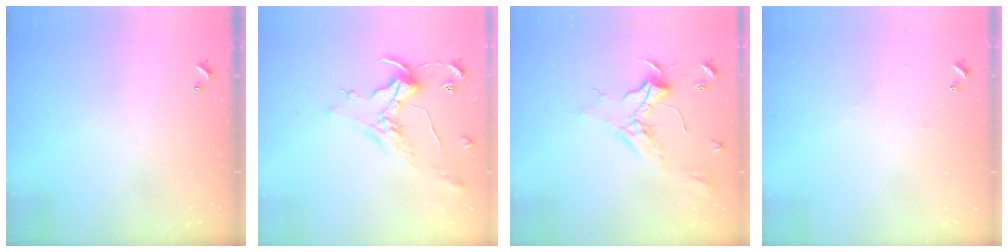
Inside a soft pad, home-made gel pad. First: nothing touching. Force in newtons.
{"total": 0.8, "press": 0.0, "slide": 0.8}
{"total": 2.4, "press": 2.3, "slide": 0.9}
{"total": 2.2, "press": 2.2, "slide": 0.4}